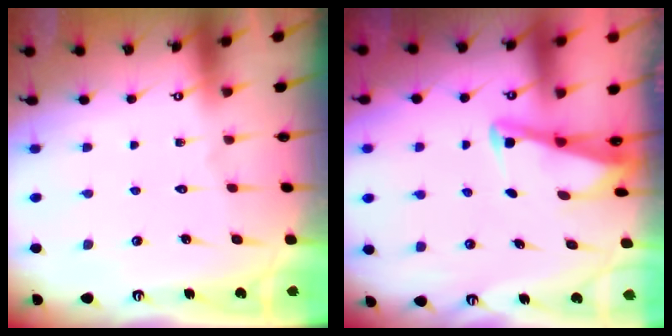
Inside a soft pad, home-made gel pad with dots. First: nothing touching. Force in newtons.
{"total": 2.7, "press": 2.7, "slide": 0.3}